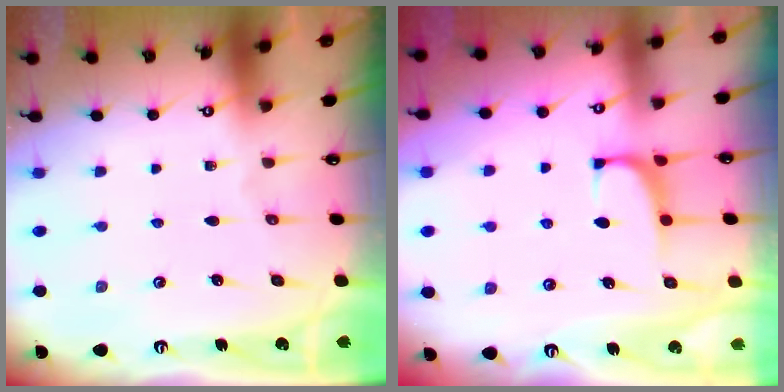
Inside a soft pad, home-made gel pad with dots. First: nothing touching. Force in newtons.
{"total": 1.4, "press": 1.3, "slide": 0.7}